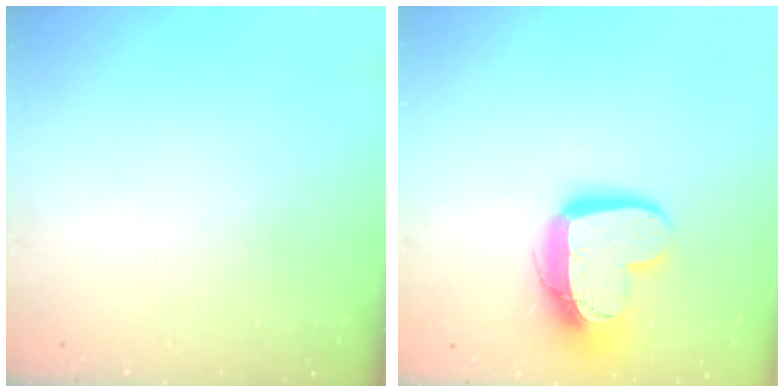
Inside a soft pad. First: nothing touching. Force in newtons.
{"total": 16.9, "press": 16.9, "slide": 1.4}